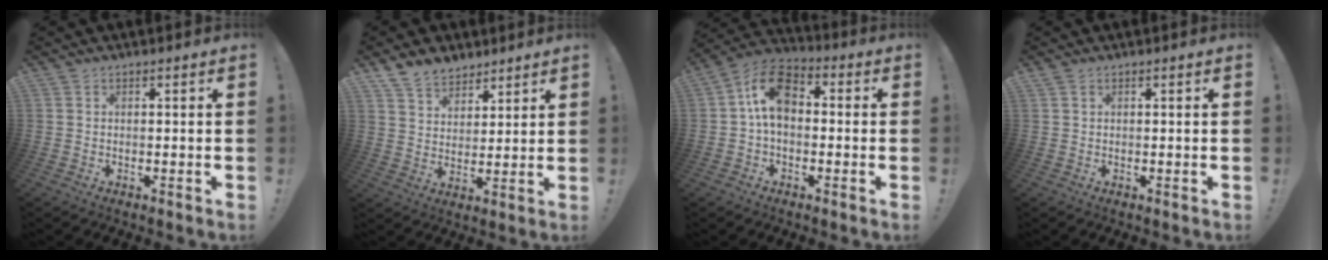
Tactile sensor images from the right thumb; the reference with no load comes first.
{"total": 9.0, "force": [7.0, 5.2, 1.9], "torque": [-0.044, -0.046, 0.141]}
{"total": 11.7, "force": [1.4, 8.1, 8.3], "torque": [-0.142, 0.019, 0.034]}
{"total": 0.7, "force": [0.4, 0.3, 0.4], "torque": [-0.010, 0.001, 0.009]}